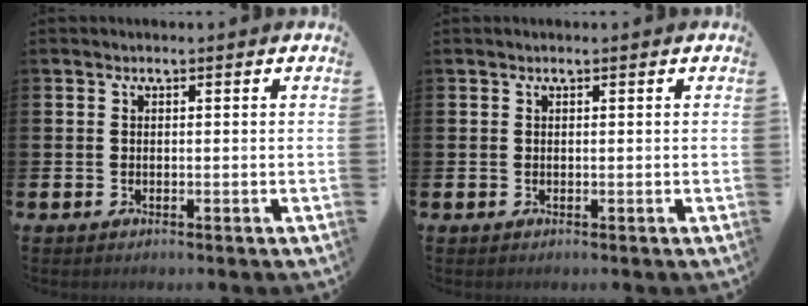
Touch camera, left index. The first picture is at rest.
{"total": 0.0}